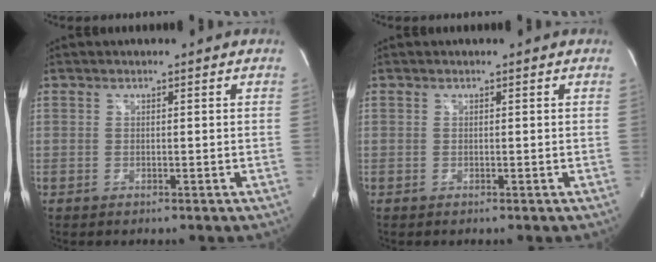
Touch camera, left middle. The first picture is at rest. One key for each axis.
{"total": 0.0}